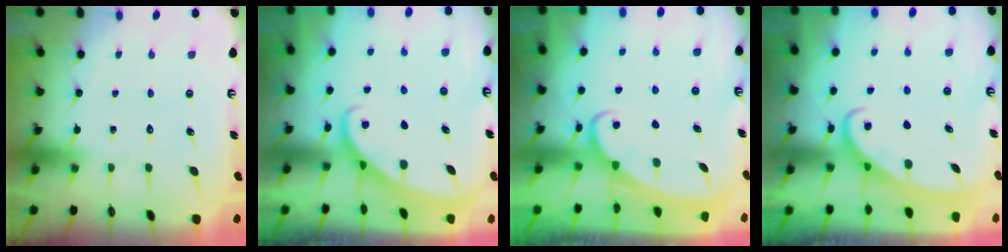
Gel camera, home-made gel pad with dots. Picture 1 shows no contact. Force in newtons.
{"total": 1.4, "press": 1.4, "slide": 0.1}
{"total": 2.4, "press": 2.3, "slide": 0.3}
{"total": 2.6, "press": 2.6, "slide": 0.5}